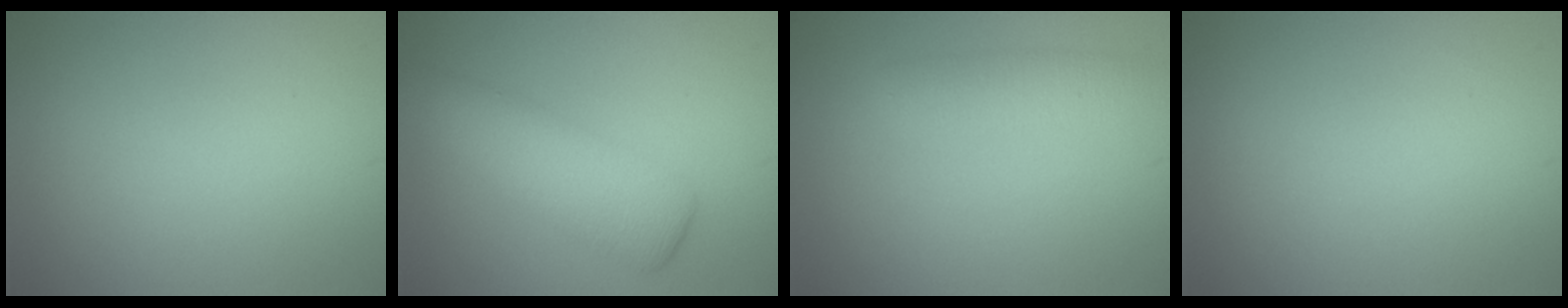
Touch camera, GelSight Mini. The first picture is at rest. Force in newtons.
{"total": 4.7, "press": 4.7, "slide": 0.1}
{"total": 2.2, "press": 2.2, "slide": 0.1}
{"total": 0.0}